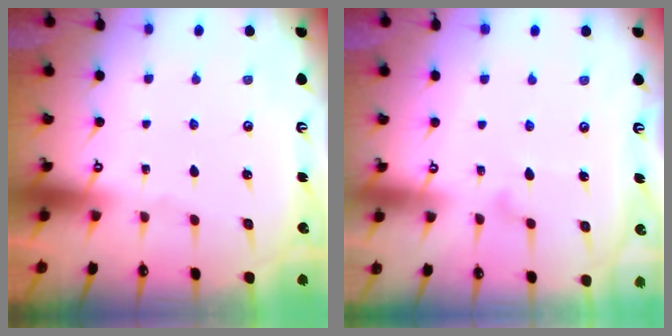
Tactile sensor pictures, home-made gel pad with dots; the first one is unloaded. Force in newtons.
{"total": 8.1, "press": 8.1, "slide": 0.5}